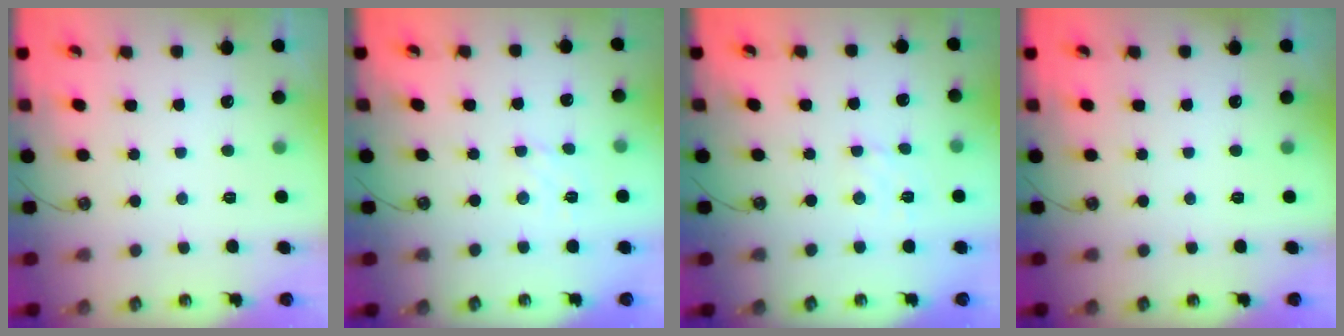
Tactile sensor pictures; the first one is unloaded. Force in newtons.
{"total": 2.7, "press": 2.7, "slide": 0.4}
{"total": 1.8, "press": 1.7, "slide": 0.7}
{"total": 0.0}